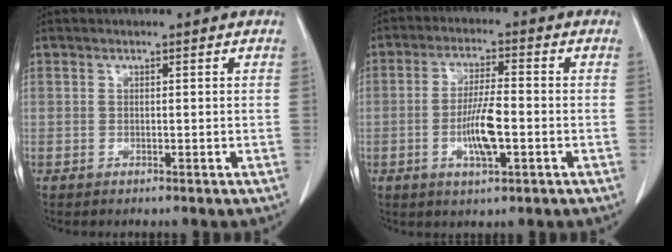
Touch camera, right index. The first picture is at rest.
{"total": 7.2, "force": [-1.9, 1.4, 6.8], "torque": [-0.131, 0.001, -0.031]}